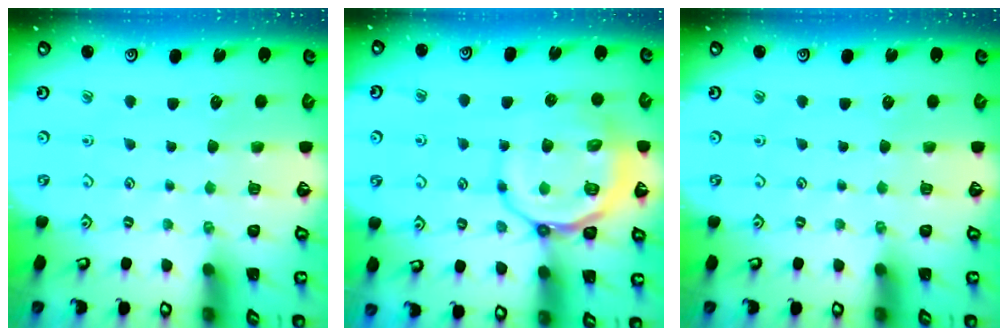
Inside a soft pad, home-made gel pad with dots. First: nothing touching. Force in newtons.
{"total": 12.4, "press": 12.1, "slide": 2.3}
{"total": 0.0}